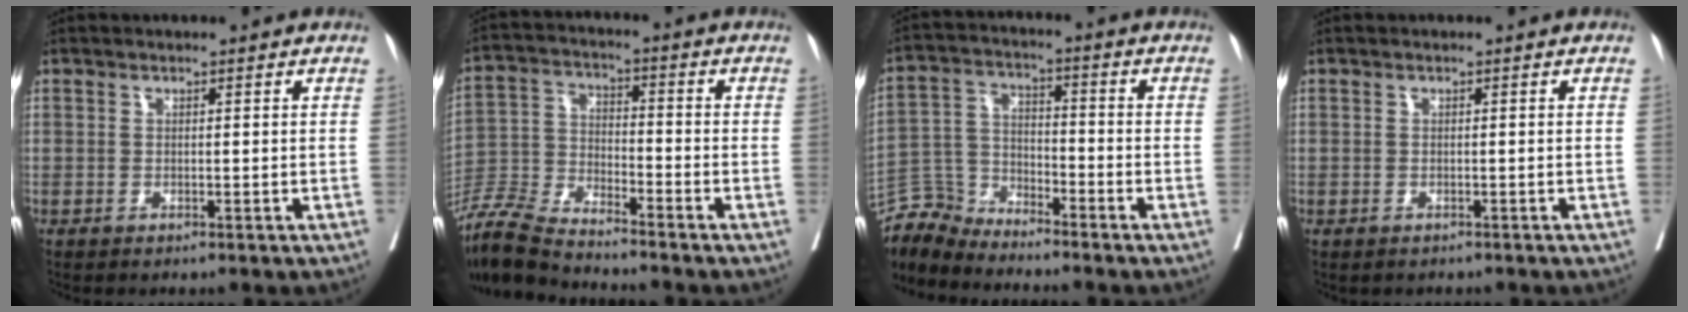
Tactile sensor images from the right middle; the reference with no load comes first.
{"total": 9.4, "force": [-8.9, 0.4, 3.0], "torque": [-0.066, -0.011, -0.180]}
{"total": 6.2, "force": [-6.0, 0.4, -1.3], "torque": [0.022, 0.014, -0.124]}
{"total": 0.0}